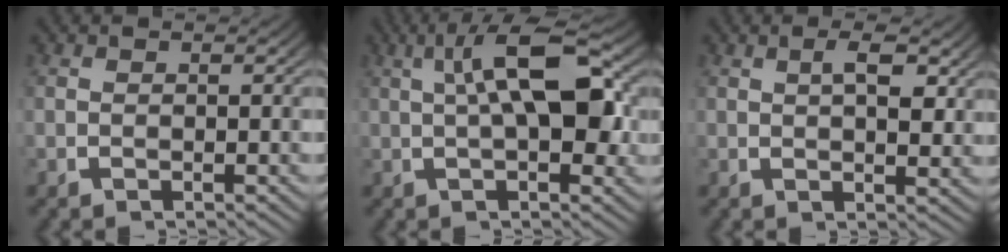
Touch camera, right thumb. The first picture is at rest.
{"total": 8.7, "force": [1.9, 3.4, 7.8], "torque": [-0.111, 0.011, 0.025]}
{"total": 2.6, "force": [1.1, 1.0, 2.2], "torque": [-0.025, -0.002, 0.019]}